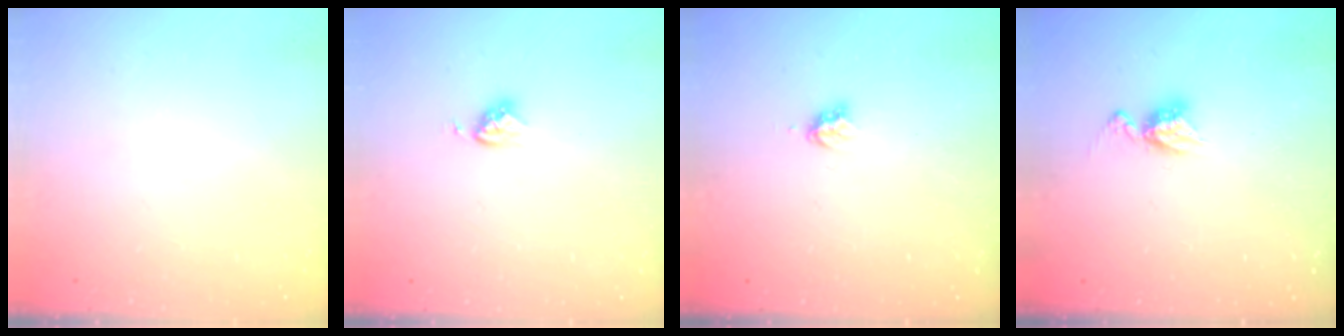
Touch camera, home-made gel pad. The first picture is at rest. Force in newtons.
{"total": 3.9, "press": 3.8, "slide": 0.4}
{"total": 3.2, "press": 3.1, "slide": 0.5}
{"total": 6.2, "press": 6.2, "slide": 0.5}